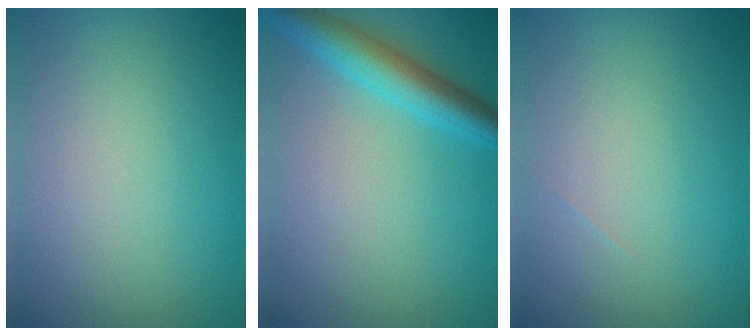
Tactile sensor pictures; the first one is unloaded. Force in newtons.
{"total": 4.3, "press": 4.3, "slide": 0.2}
{"total": 0.0}